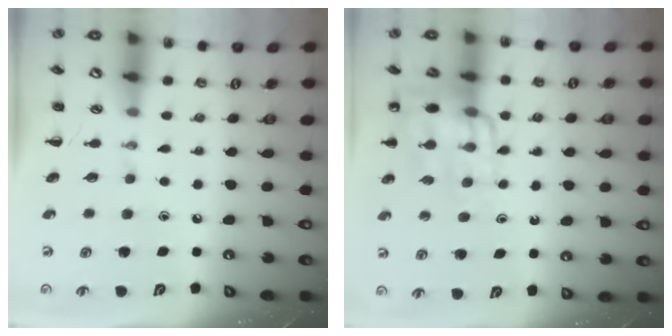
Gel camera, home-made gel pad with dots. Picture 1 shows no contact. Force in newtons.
{"total": 12.6, "press": 12.3, "slide": 2.8}